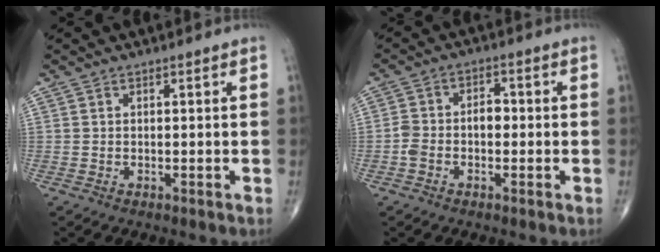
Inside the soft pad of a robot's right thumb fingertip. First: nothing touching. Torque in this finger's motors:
{"motor_torque": [1.05, 0.62, 0.71, 0.03, 0.01]}